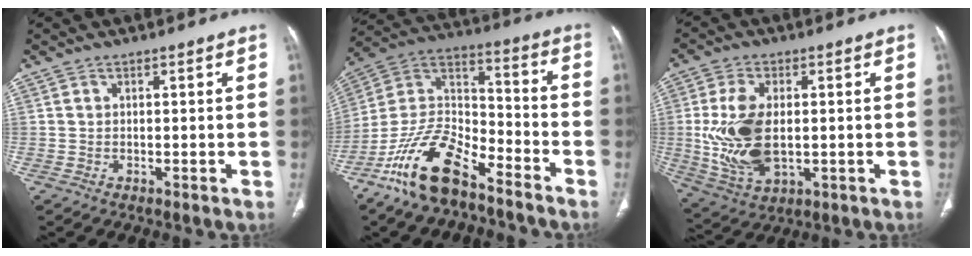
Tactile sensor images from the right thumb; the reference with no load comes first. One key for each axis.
{"total": 17.2, "fx": -11.9, "fy": 7.0, "fz": 10.2, "tx": -0.183, "ty": 0.078, "tz": -0.222}
{"total": 13.9, "fx": -0.2, "fy": 7.8, "fz": 11.4, "tx": -0.234, "ty": -0.010, "tz": 0.011}